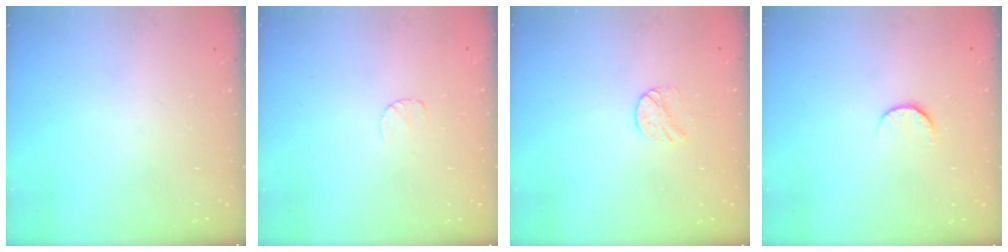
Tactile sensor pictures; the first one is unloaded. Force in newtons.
{"total": 3.8, "press": 3.8, "slide": 0.4}
{"total": 6.6, "press": 6.6, "slide": 0.5}
{"total": 5.8, "press": 5.8, "slide": 0.6}